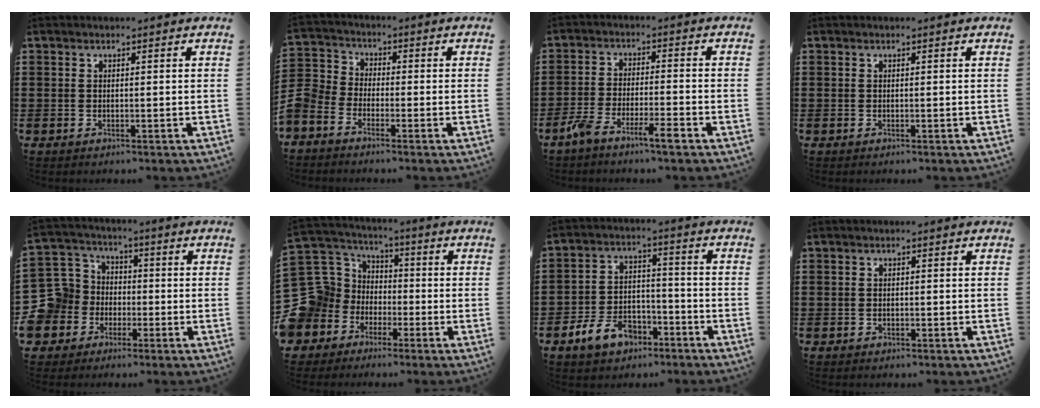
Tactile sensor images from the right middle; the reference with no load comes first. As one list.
[{"total": 4.7, "force": [-3.9, 2.6, 0.8], "torque": [-0.047, 0.002, -0.090]}, {"total": 5.2, "force": [-3.9, 0.8, 3.3], "torque": [-0.081, -0.007, -0.077]}, {"total": 0.0}, {"total": 10.5, "force": [-2.6, 10.0, 1.8], "torque": [-0.107, 0.007, -0.050]}, {"total": 13.4, "force": [-3.3, 12.5, 3.5], "torque": [-0.154, -0.008, -0.047]}, {"total": 7.8, "force": [-5.6, 4.2, 3.3], "torque": [-0.079, 0.021, -0.112]}, {"total": 0.7, "force": [-0.5, 0.5, 0.0], "torque": [-0.001, 0.004, -0.011]}]